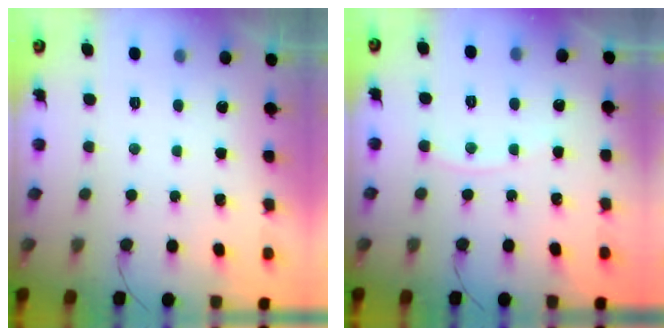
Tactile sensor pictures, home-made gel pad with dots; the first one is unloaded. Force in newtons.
{"total": 4.6, "press": 4.5, "slide": 0.7}